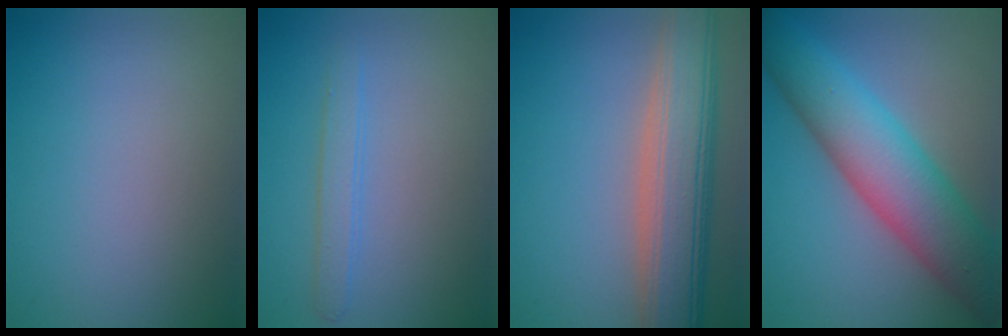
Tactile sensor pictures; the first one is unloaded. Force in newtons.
{"total": 1.8, "press": 1.8, "slide": 0.1}
{"total": 8.6, "press": 8.6, "slide": 0.8}
{"total": 9.3, "press": 9.3, "slide": 0.3}